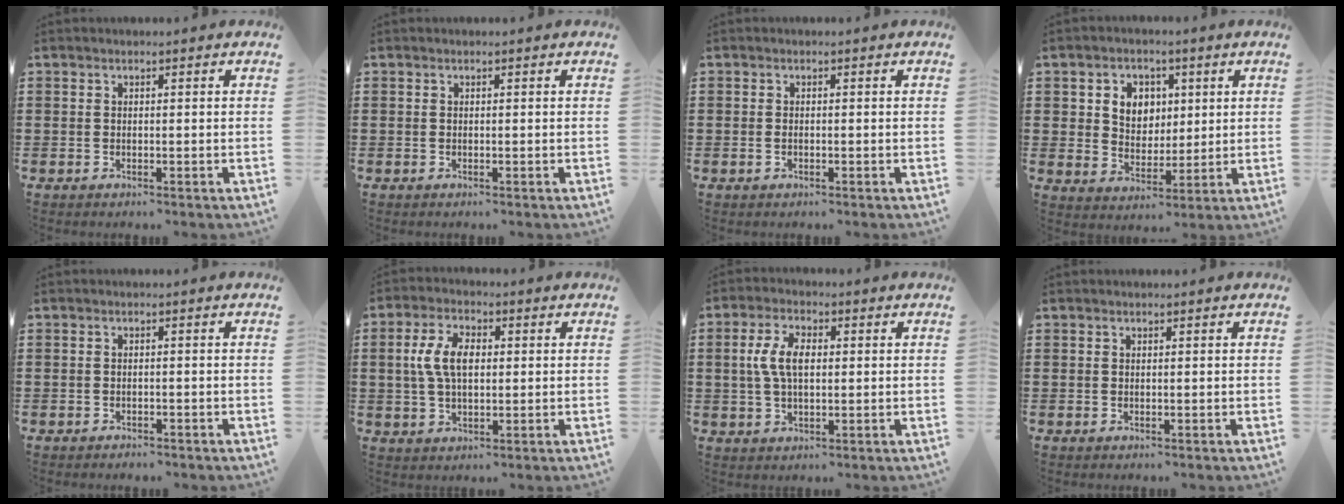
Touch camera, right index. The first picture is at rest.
{"total": 0.0}
{"total": 0.7, "force": [-0.3, 0.3, 0.6], "torque": [-0.015, -0.003, -0.004]}
{"total": 5.3, "force": [1.5, 4.7, 1.9], "torque": [-0.051, 0.015, 0.023]}
{"total": 1.1, "force": [-1.1, 0.2, 0.0], "torque": [-0.005, 0.002, -0.024]}
{"total": 6.7, "force": [0.7, 3.7, 5.5], "torque": [-0.128, 0.010, 0.005]}
{"total": 6.0, "force": [0.5, 3.1, 5.1], "torque": [-0.119, 0.008, 0.002]}
{"total": 0.0}